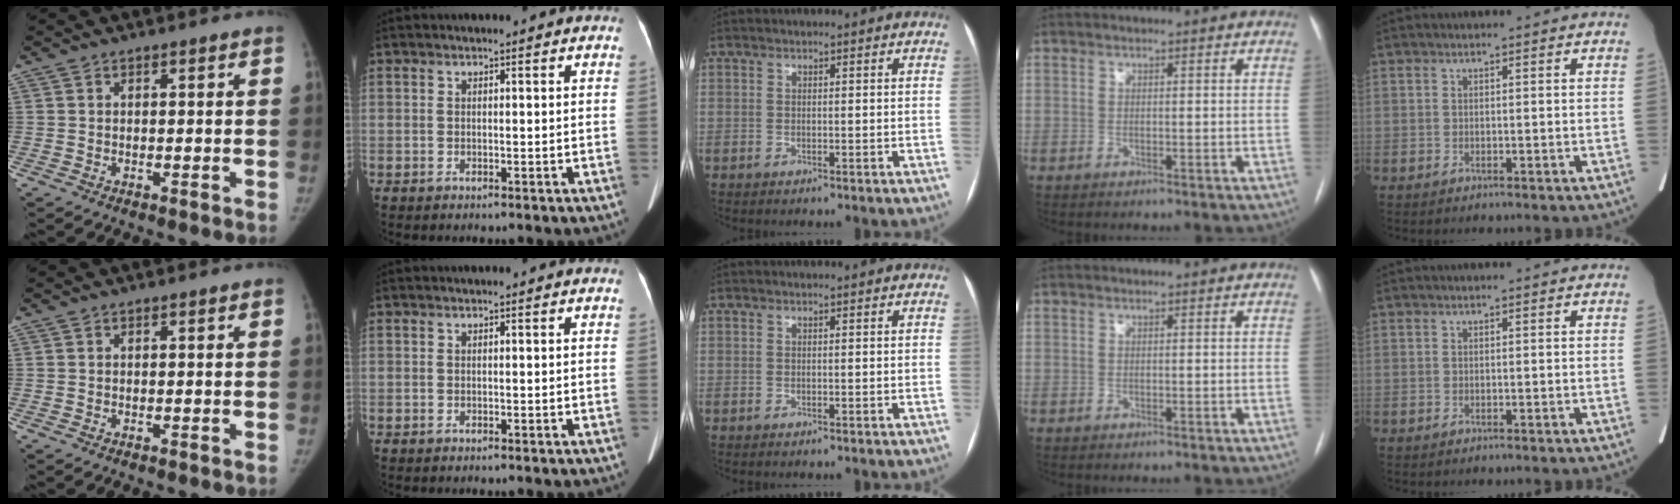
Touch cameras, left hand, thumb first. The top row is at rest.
{}